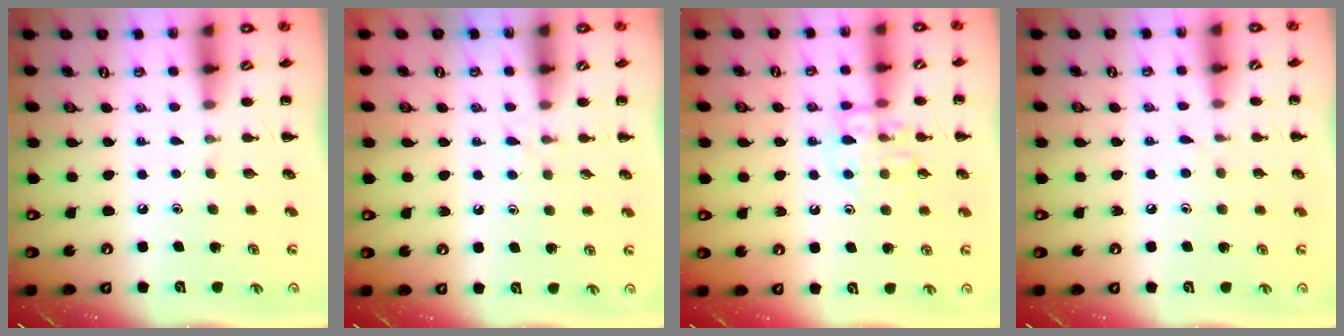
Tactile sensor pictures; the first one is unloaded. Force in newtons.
{"total": 3.5, "press": 3.2, "slide": 1.4}
{"total": 10.6, "press": 10.5, "slide": 0.7}
{"total": 3.0, "press": 2.6, "slide": 1.4}